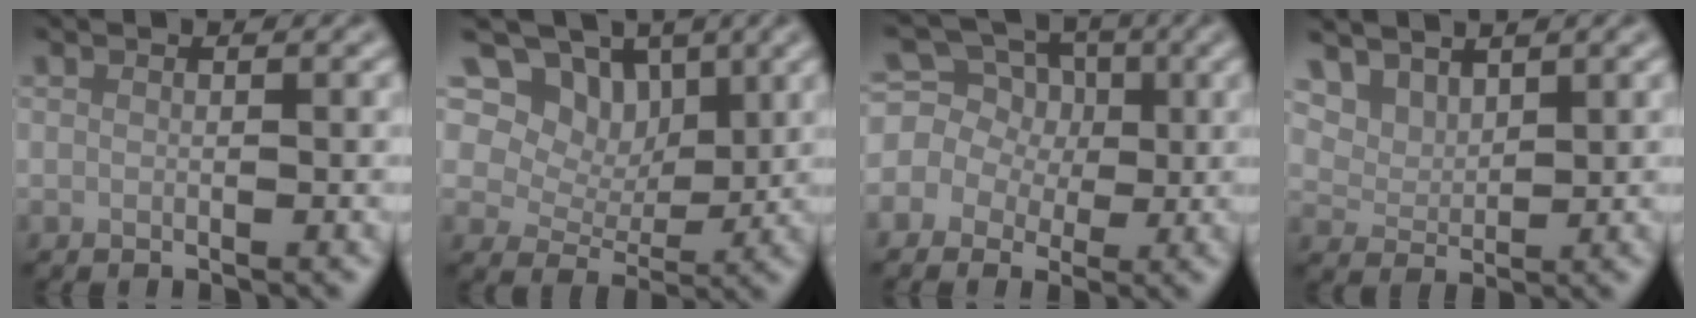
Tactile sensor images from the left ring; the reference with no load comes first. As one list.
[{"total": 8.5, "force": [4.6, 5.9, 4.1], "torque": [-0.067, -0.001, 0.072]}, {"total": 7.4, "force": [1.8, 6.3, 3.4], "torque": [-0.069, 0.027, -0.017]}, {"total": 3.5, "force": [2.8, 1.6, 1.3], "torque": [-0.034, -0.012, 0.066]}]